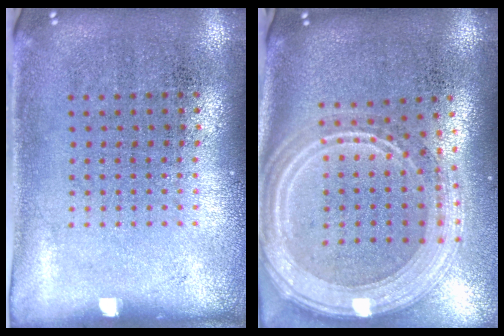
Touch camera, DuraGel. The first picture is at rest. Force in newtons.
{"total": 3.1, "press": 2.5, "slide": 1.7}